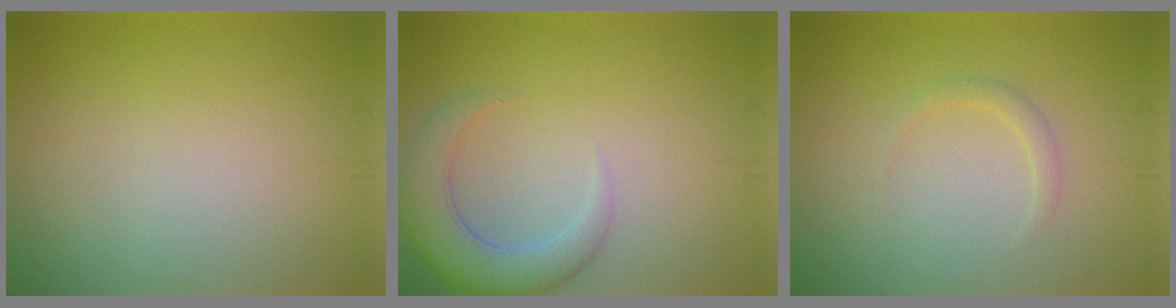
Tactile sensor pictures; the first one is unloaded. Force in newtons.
{"total": 5.2, "press": 5.2, "slide": 0.5}
{"total": 1.1, "press": 1.1, "slide": 0.1}